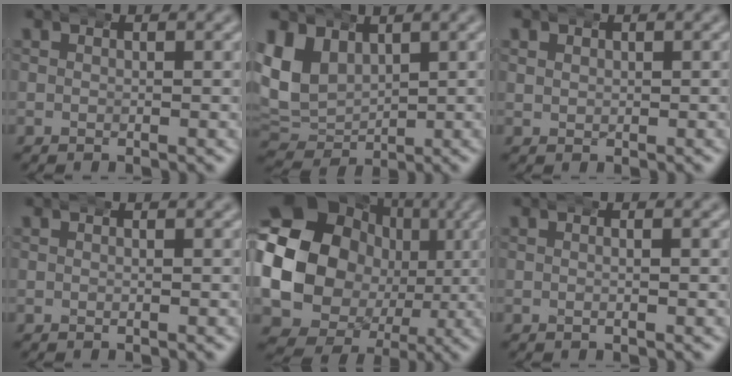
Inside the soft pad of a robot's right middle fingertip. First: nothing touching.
{"total": 9.3, "force": [0.9, 8.1, 4.5], "torque": [-0.127, -0.014, 0.018]}
{"total": 1.0, "force": [0.4, 1.0, 0.2], "torque": [-0.008, 0.000, 0.011]}
{"total": 0.0}
{"total": 21.9, "force": [0.3, 18.8, 11.2], "torque": [-0.221, -0.041, 0.001]}
{"total": 0.7, "force": [0.1, 0.0, 0.7], "torque": [-0.005, 0.008, -0.001]}